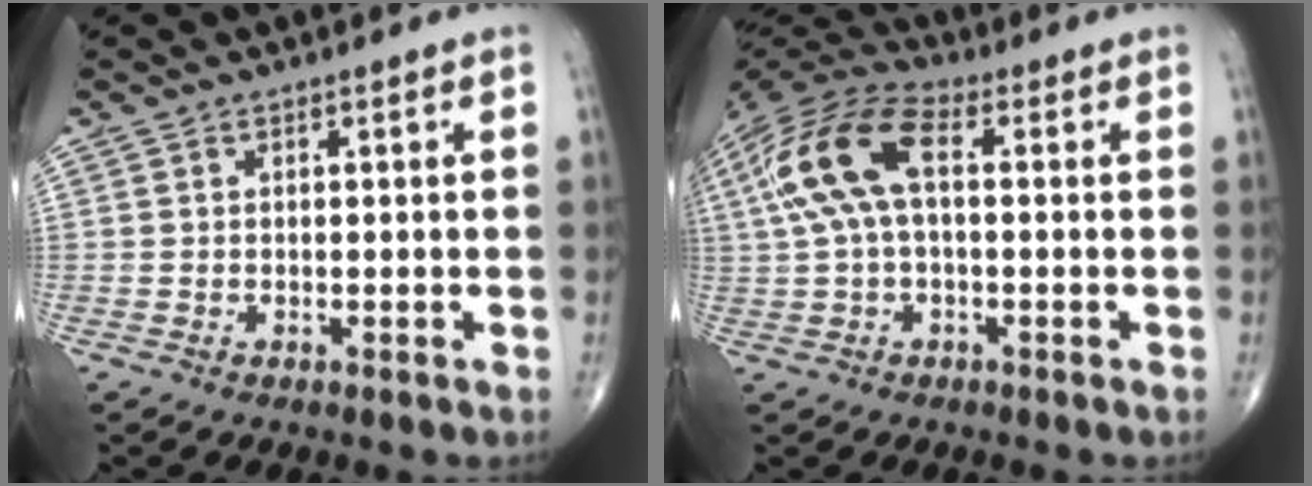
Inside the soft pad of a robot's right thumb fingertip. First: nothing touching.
{"total": 14.3, "force": [2.1, 7.2, 12.2], "torque": [-0.263, 0.041, 0.034]}